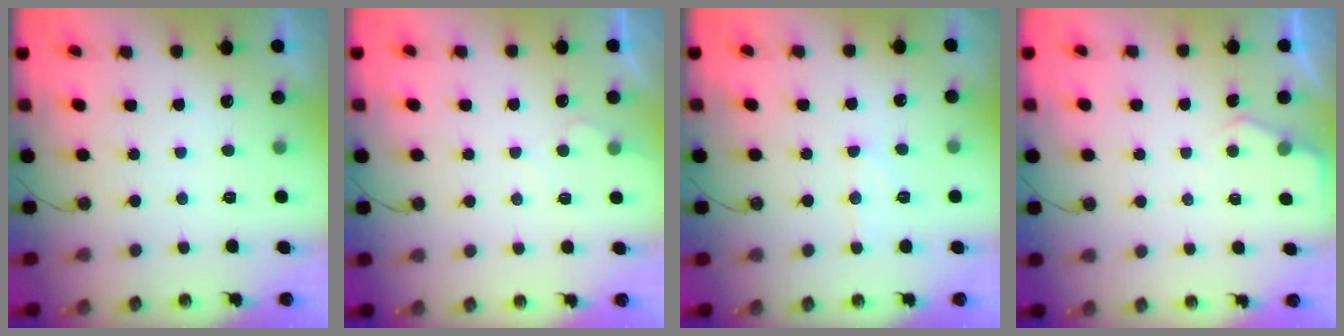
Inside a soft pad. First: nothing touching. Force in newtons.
{"total": 3.6, "press": 3.6, "slide": 0.5}
{"total": 8.4, "press": 8.3, "slide": 0.6}
{"total": 3.7, "press": 3.6, "slide": 0.6}